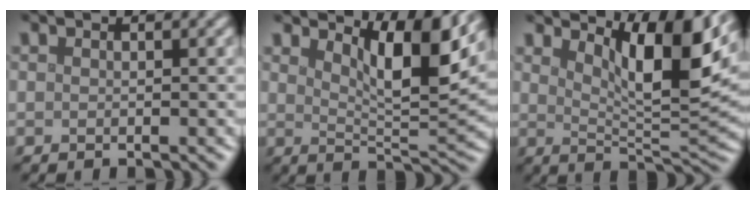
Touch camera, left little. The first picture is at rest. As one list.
[{"total": 6.6, "force": [3.7, 1.6, 5.3], "torque": [-0.076, -0.008, 0.060]}, {"total": 8.2, "force": [4.1, 2.1, 6.8], "torque": [-0.104, -0.008, 0.070]}]